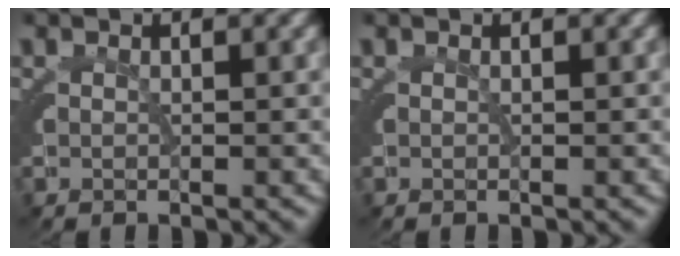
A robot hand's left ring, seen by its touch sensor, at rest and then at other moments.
{"total": 0.0}